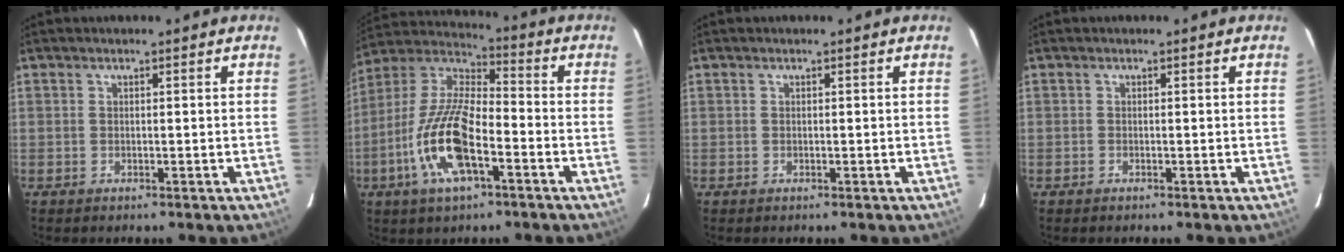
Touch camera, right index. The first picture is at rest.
{"total": 16.3, "force": [-6.4, 5.8, 13.8], "torque": [-0.289, -0.008, -0.130]}
{"total": 0.0}
{"total": 0.0}